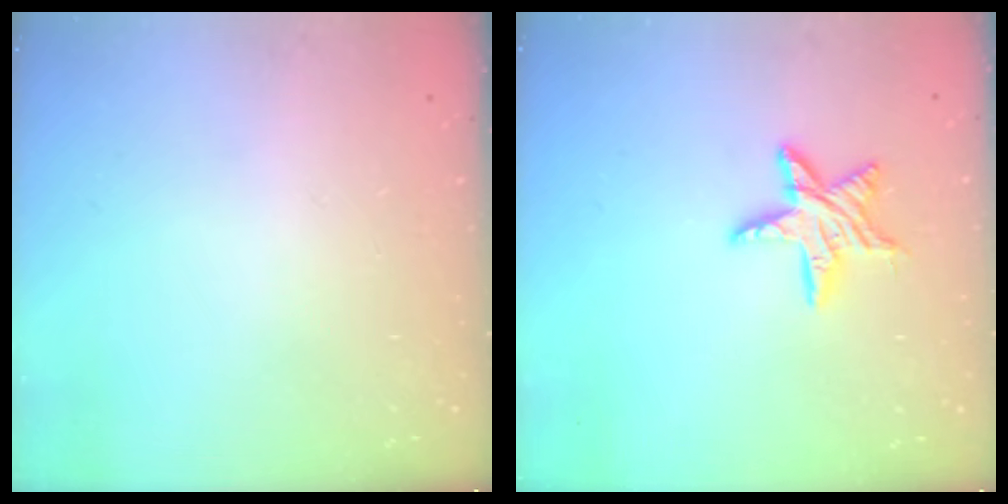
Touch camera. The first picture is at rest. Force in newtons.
{"total": 9.8, "press": 9.8, "slide": 0.6}